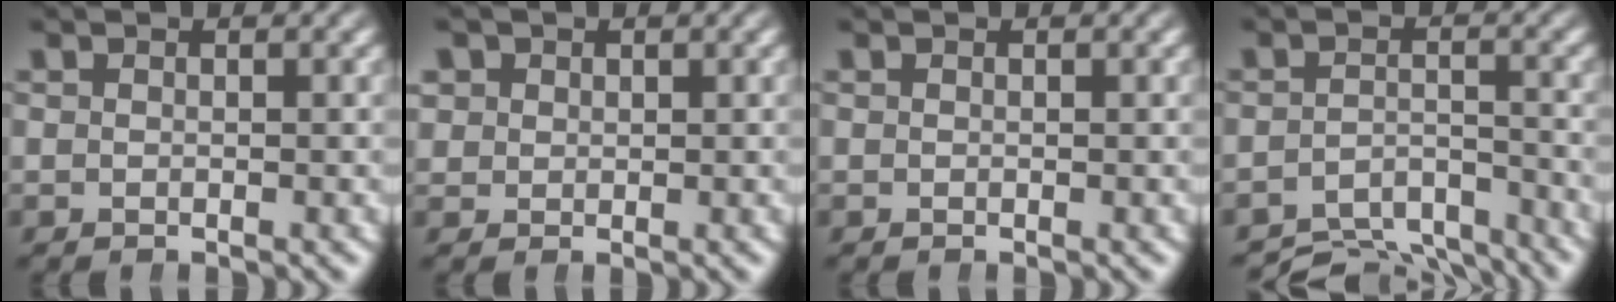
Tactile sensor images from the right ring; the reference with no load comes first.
{"total": 2.4, "force": [1.1, 1.9, 0.8], "torque": [-0.021, -0.008, 0.030]}
{"total": 0.0}
{"total": 7.1, "force": [-6.2, 2.6, 2.3], "torque": [-0.012, -0.026, -0.098]}